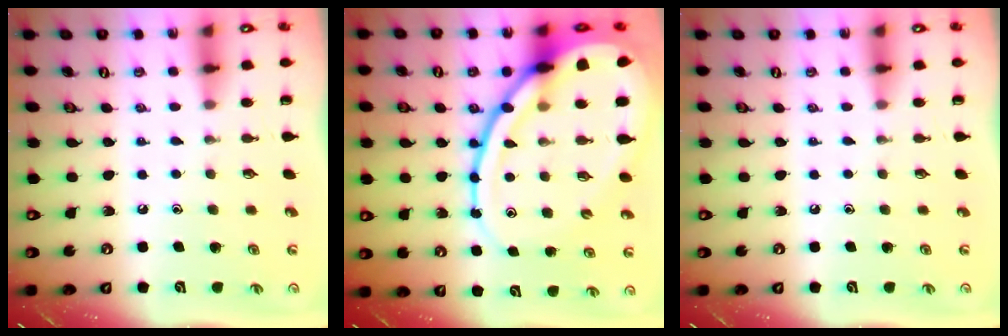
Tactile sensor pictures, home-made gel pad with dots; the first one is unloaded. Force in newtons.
{"total": 24.0, "press": 23.9, "slide": 2.4}
{"total": 0.0}